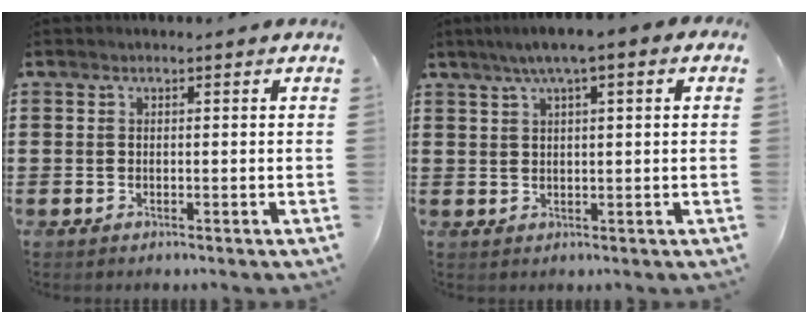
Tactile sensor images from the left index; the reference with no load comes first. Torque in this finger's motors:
{"motor_torque": [1.55, -0.58, 0.95, 0.21]}